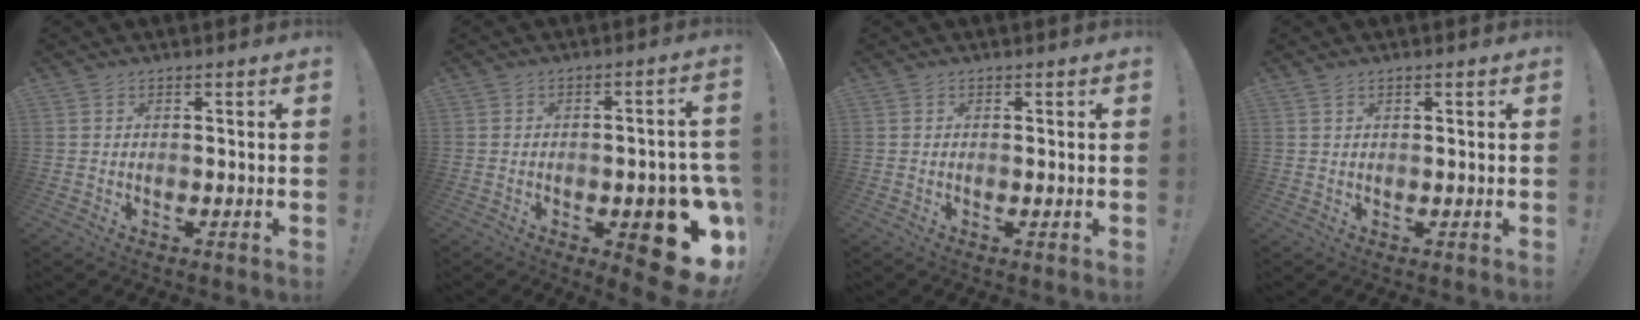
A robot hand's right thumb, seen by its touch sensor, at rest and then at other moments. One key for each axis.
{"total": 17.0, "fx": -5.5, "fy": 7.0, "fz": 14.5, "tx": -0.155, "ty": 0.027, "tz": -0.064}
{"total": 0.5, "fx": 0.2, "fy": 0.2, "fz": 0.4, "tx": -0.006, "ty": 0.000, "tz": 0.002}
{"total": 1.1, "fx": 0.6, "fy": 0.5, "fz": 0.7, "tx": -0.021, "ty": 0.005, "tz": 0.012}